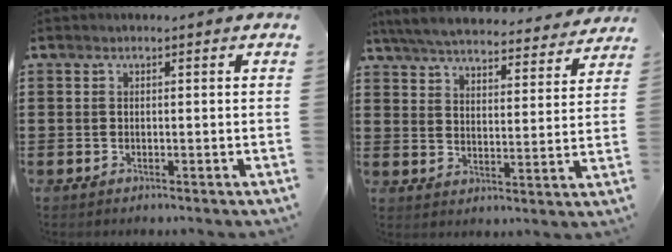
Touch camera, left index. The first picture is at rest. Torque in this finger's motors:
{"motor_torque": [1.09, -1.04, 1.05, 0.18]}